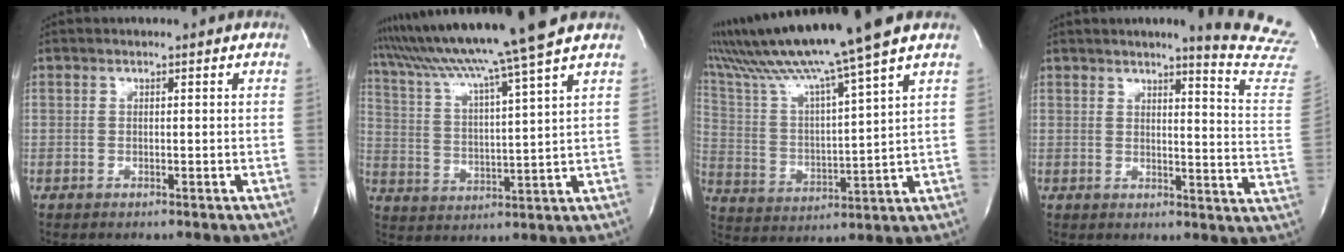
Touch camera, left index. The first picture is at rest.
{"total": 15.6, "force": [13.1, -3.0, 7.9], "torque": [-0.145, -0.018, 0.210]}
{"total": 17.8, "force": [14.1, -1.9, 10.7], "torque": [-0.199, 0.002, 0.239]}
{"total": 14.3, "force": [13.1, -1.1, 5.5], "torque": [-0.065, -0.121, 0.129]}